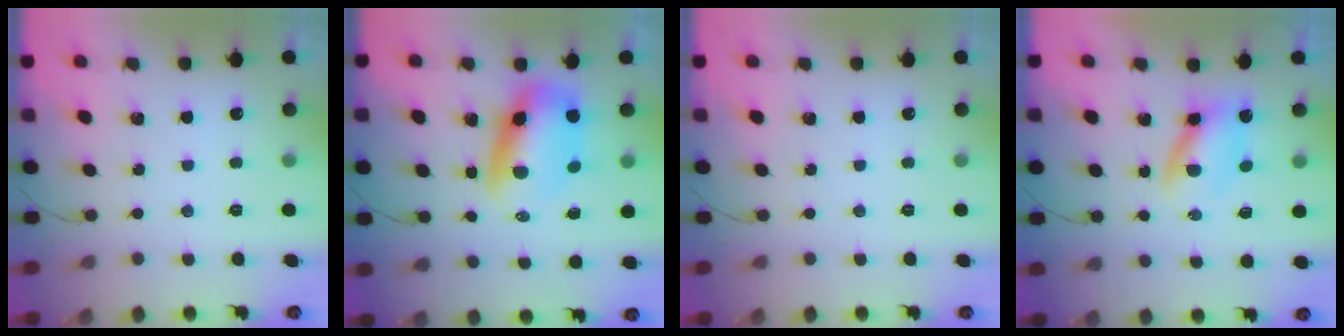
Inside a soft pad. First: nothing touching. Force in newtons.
{"total": 7.8, "press": 7.5, "slide": 2.0}
{"total": 0.0}
{"total": 3.3, "press": 3.3, "slide": 0.7}